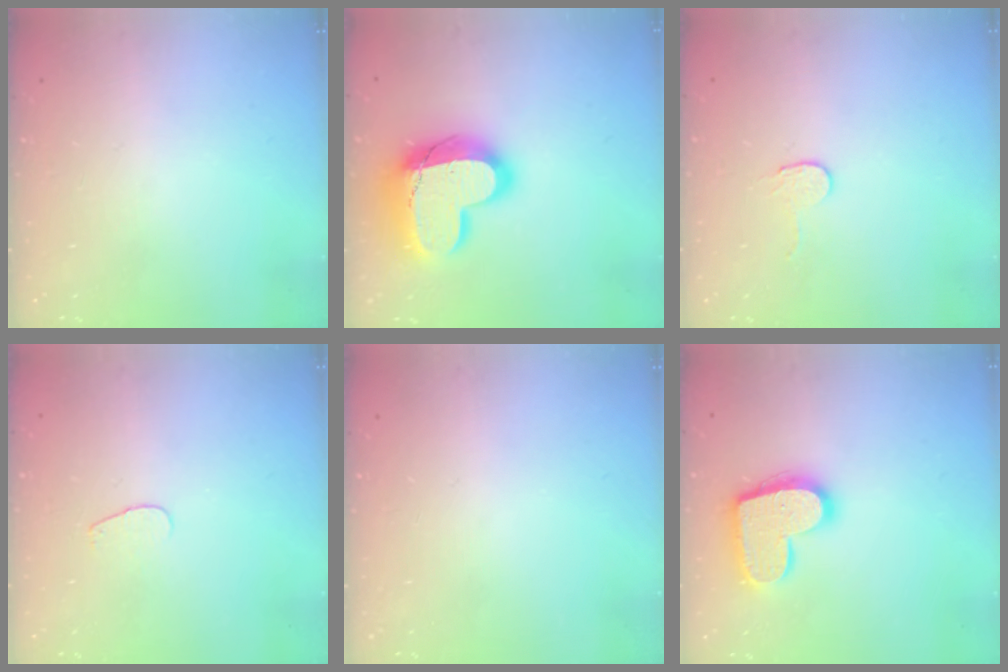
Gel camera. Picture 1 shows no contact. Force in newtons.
{"total": 24.2, "press": 24.2, "slide": 1.6}
{"total": 2.7, "press": 2.7, "slide": 0.2}
{"total": 2.8, "press": 2.8, "slide": 0.2}
{"total": 0.0}
{"total": 15.3, "press": 15.3, "slide": 1.1}